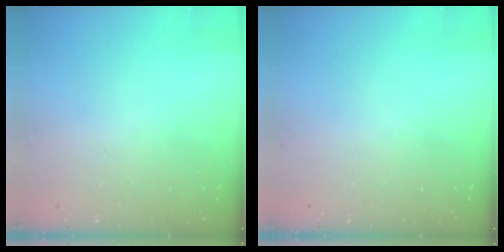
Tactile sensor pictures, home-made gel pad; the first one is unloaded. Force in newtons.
{"total": 0.0}